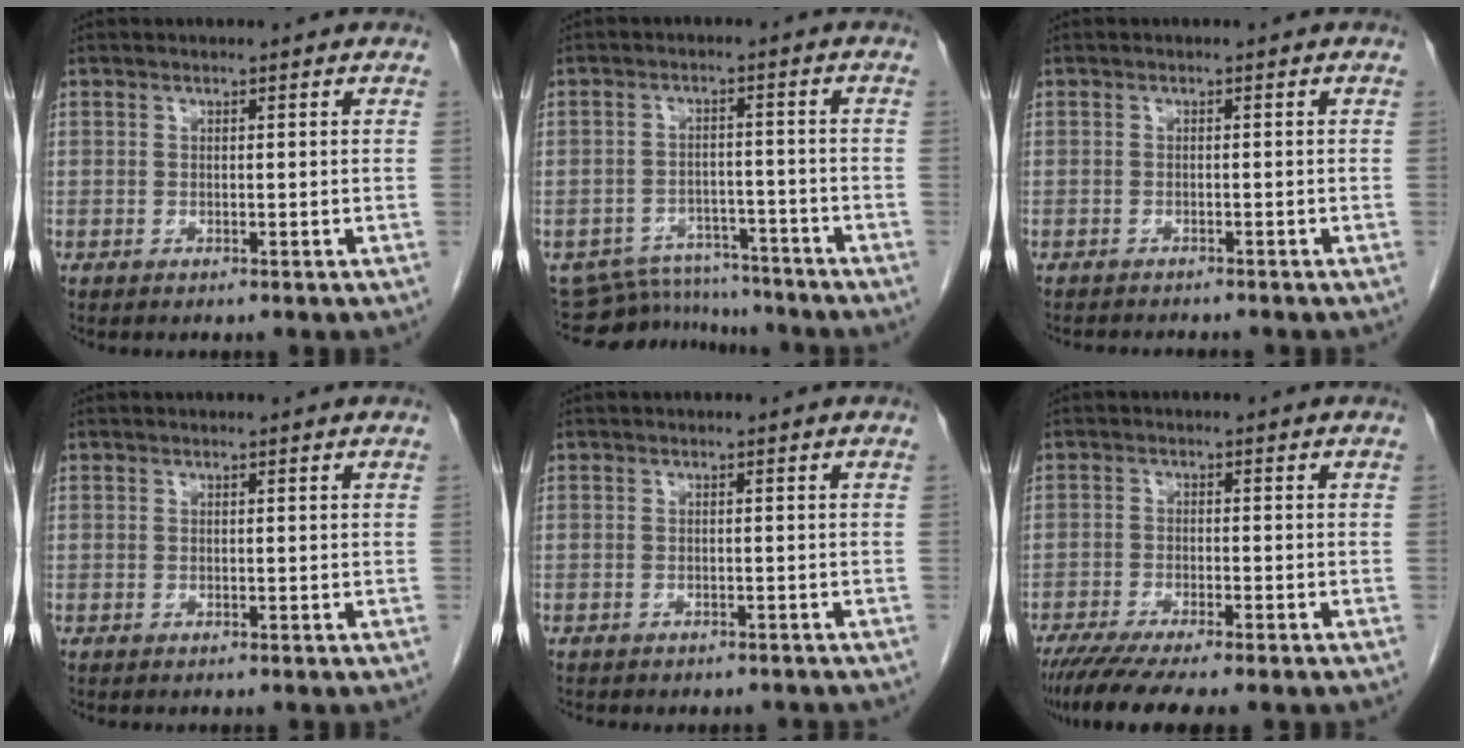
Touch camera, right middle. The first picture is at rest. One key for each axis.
{"total": 9.9, "fx": -9.7, "fy": 2.1, "fz": 0.4, "tx": -0.007, "ty": 0.008, "tz": -0.142}
{"total": 4.0, "fx": -3.7, "fy": 0.5, "fz": 1.3, "tx": -0.017, "ty": -0.007, "tz": -0.049}
{"total": 0.0}
{"total": 3.7, "fx": -3.3, "fy": 1.3, "fz": 1.1, "tx": -0.016, "ty": -0.002, "tz": -0.037}
{"total": 9.2, "fx": -7.3, "fy": 0.6, "fz": 5.5, "tx": -0.078, "ty": -0.020, "tz": -0.114}